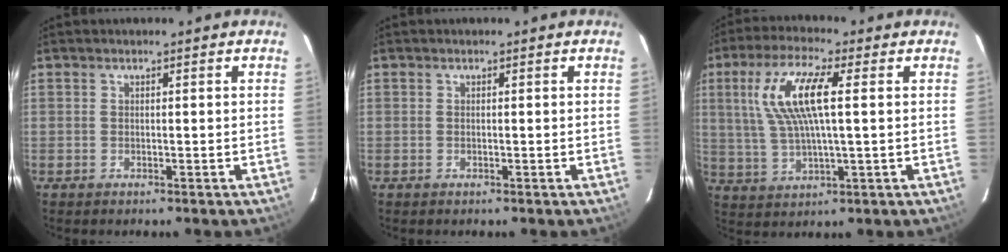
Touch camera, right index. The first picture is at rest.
{"total": 0.0}
{"total": 12.0, "force": [2.9, 2.9, 11.3], "torque": [-0.227, 0.011, 0.060]}